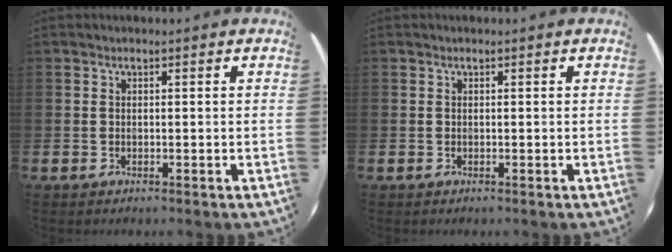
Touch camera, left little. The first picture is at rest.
{"total": 0.0}